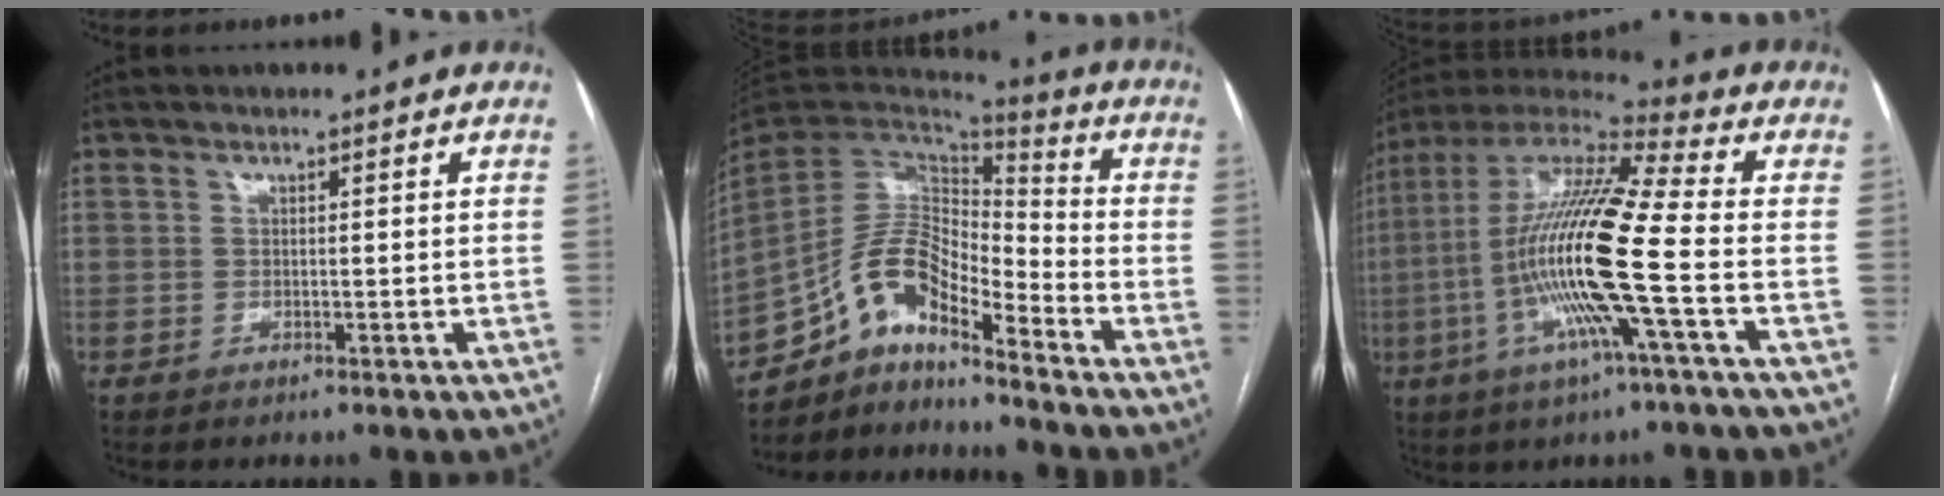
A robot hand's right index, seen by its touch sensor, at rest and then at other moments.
{"total": 12.9, "force": [-9.8, 3.6, 7.6], "torque": [-0.146, 0.036, -0.182]}
{"total": 19.2, "force": [-3.7, 0.3, 18.8], "torque": [-0.373, -0.006, -0.085]}